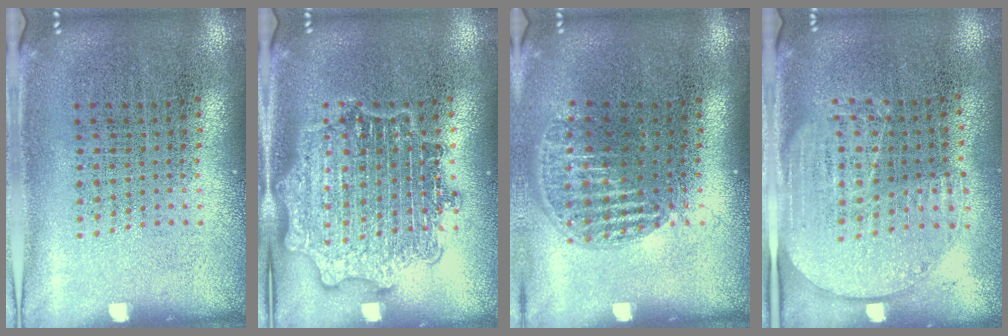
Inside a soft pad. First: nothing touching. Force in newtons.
{"total": 2.8, "press": 2.8, "slide": 0.4}
{"total": 1.2, "press": 1.0, "slide": 0.5}
{"total": 1.6, "press": 1.4, "slide": 0.8}